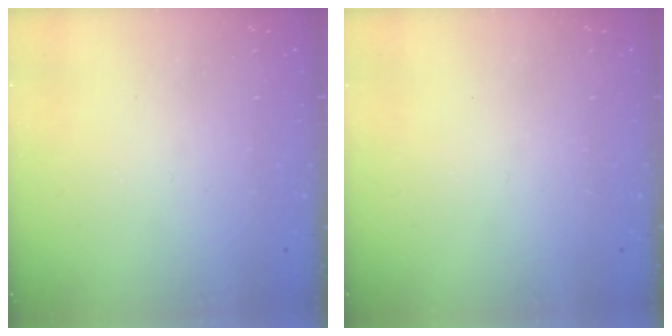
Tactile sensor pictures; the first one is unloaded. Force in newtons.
{"total": 0.0}